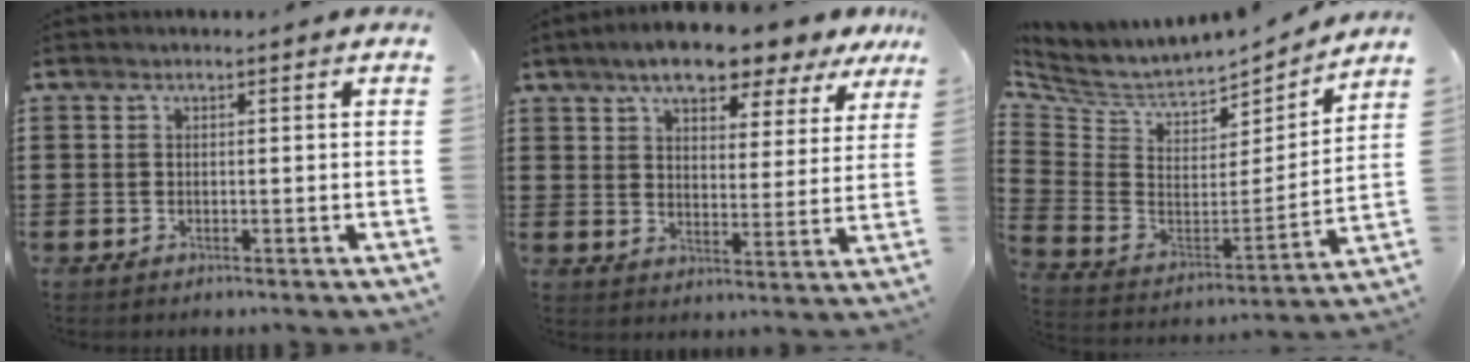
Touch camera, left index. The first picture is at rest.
{"total": 7.7, "force": [6.5, 1.8, 3.7], "torque": [-0.082, -0.018, 0.112]}
{"total": 5.3, "force": [4.7, 2.3, 1.2], "torque": [-0.058, -0.048, 0.077]}